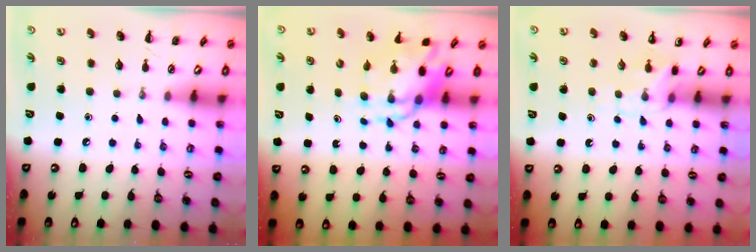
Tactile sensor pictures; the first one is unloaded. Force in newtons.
{"total": 8.4, "press": 8.0, "slide": 2.2}
{"total": 3.6, "press": 3.4, "slide": 1.2}